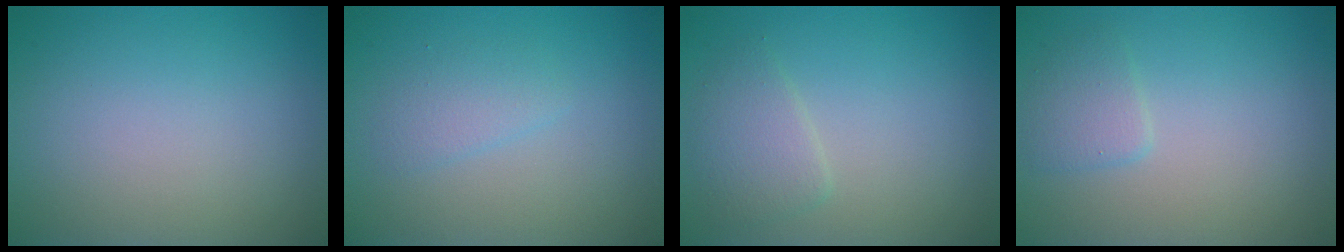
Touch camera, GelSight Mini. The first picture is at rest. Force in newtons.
{"total": 1.6, "press": 1.6, "slide": 0.0}
{"total": 2.3, "press": 2.3, "slide": 0.1}
{"total": 1.6, "press": 1.6, "slide": 0.0}